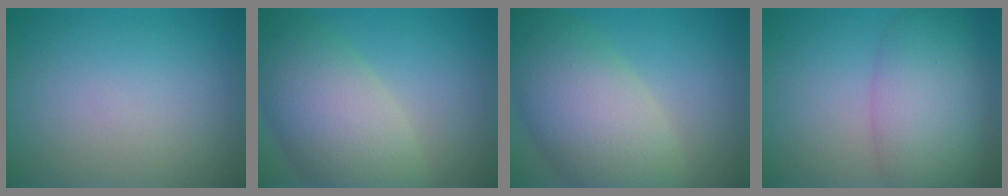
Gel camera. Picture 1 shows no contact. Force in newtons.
{"total": 8.4, "press": 8.4, "slide": 0.6}
{"total": 9.5, "press": 9.4, "slide": 0.4}
{"total": 6.6, "press": 6.6, "slide": 0.3}